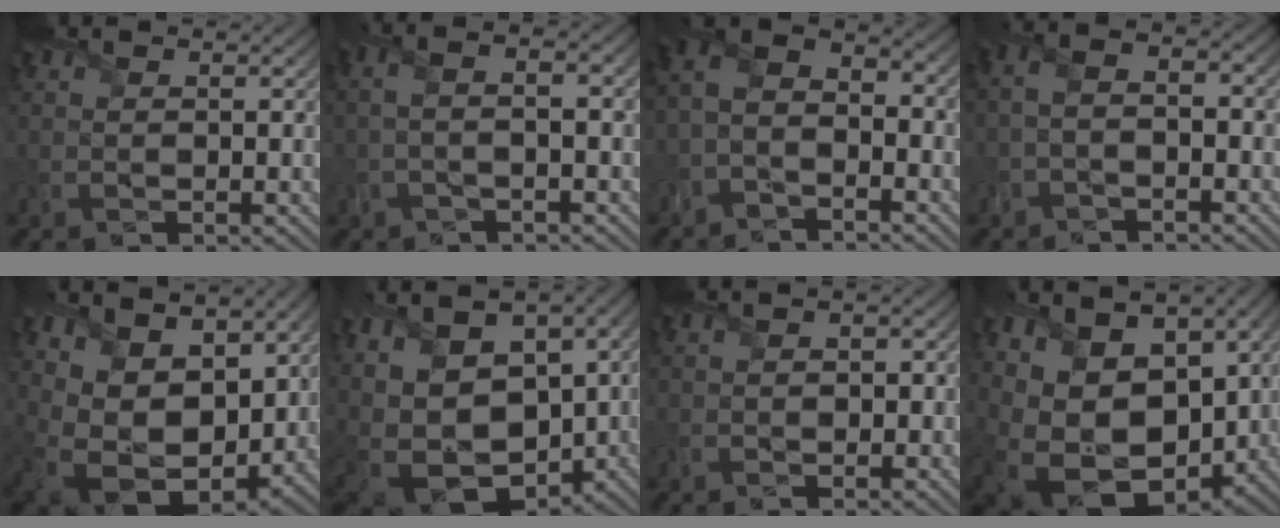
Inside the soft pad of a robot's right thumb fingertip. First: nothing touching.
{"total": 4.1, "force": [-0.9, 0.9, 3.9], "torque": [-0.085, 0.007, -0.021]}
{"total": 5.7, "force": [-3.8, 2.7, 3.4], "torque": [-0.075, 0.000, -0.089]}
{"total": 3.6, "force": [-1.8, 1.4, 2.8], "torque": [-0.067, 0.007, -0.042]}
{"total": 12.4, "force": [1.5, 9.1, 8.3], "torque": [-0.212, -0.035, 0.039]}
{"total": 19.1, "force": [-1.7, 14.4, 12.4], "torque": [-0.254, 0.014, -0.012]}
{"total": 2.2, "force": [-1.0, 1.5, 1.2], "torque": [-0.014, 0.002, -0.018]}
{"total": 15.8, "force": [-1.7, 12.4, 9.7], "torque": [-0.219, -0.045, -0.007]}